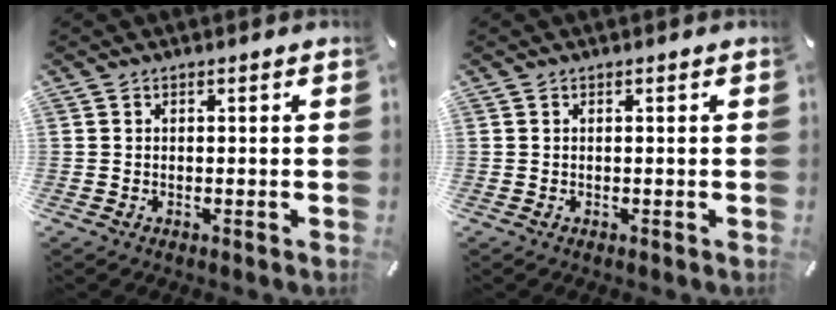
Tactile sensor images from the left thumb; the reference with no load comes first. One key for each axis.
{"total": 0.0}